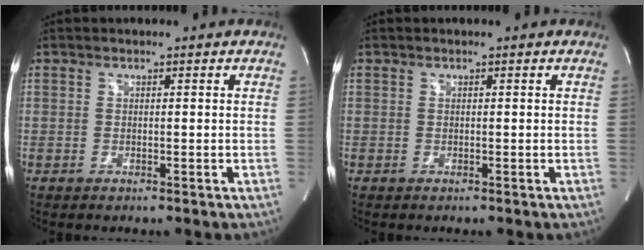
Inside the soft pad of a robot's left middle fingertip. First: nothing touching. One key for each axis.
{"total": 0.0}